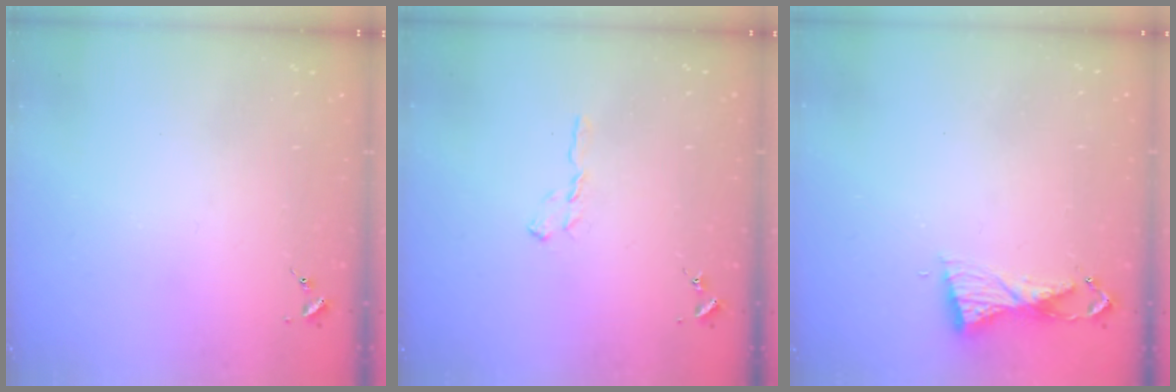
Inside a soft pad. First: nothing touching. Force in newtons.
{"total": 5.5, "press": 5.5, "slide": 0.6}
{"total": 6.2, "press": 6.1, "slide": 0.6}